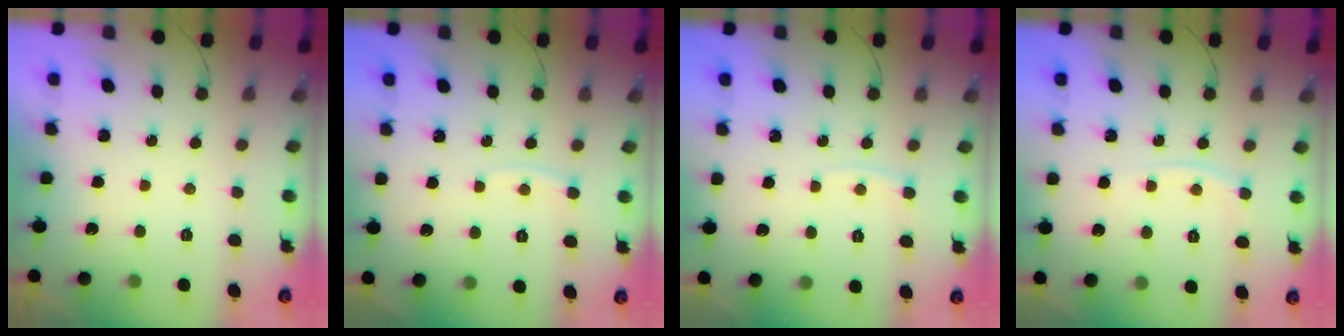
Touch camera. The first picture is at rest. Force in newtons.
{"total": 3.7, "press": 3.6, "slide": 0.5}
{"total": 3.2, "press": 3.1, "slide": 0.4}
{"total": 4.8, "press": 4.8, "slide": 0.6}